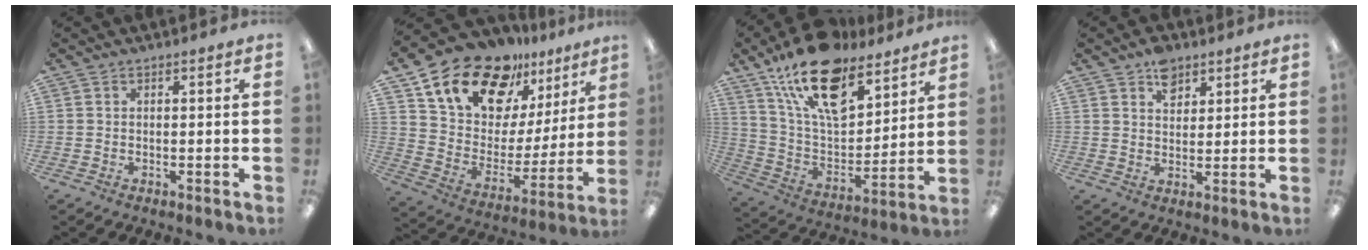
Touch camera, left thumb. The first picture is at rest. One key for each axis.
{"total": 18.1, "fx": 14.0, "fy": 9.0, "fz": 7.1, "tx": -0.144, "ty": -0.090, "tz": 0.253}
{"total": 17.4, "fx": 12.1, "fy": 7.8, "fz": 9.7, "tx": -0.154, "ty": -0.064, "tz": 0.209}
{"total": 5.7, "fx": 3.8, "fy": 3.5, "fz": 2.3, "tx": -0.026, "ty": -0.013, "tz": 0.065}